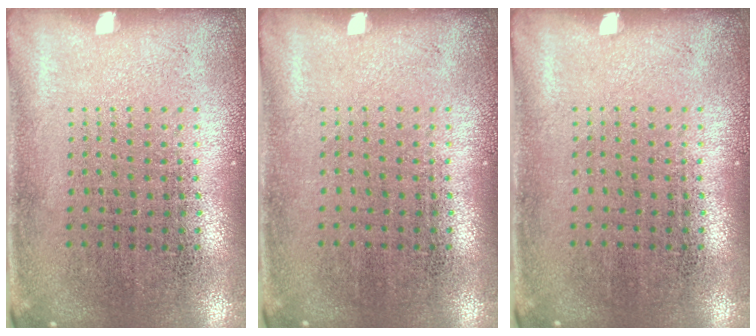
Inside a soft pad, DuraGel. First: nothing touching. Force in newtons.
{"total": 0.0}
{"total": 0.0}